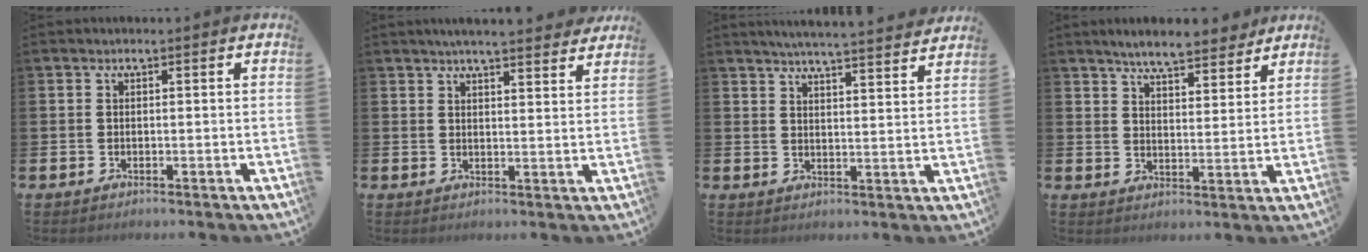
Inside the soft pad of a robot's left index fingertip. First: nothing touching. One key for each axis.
{"total": 4.7, "fx": 4.6, "fy": -0.2, "fz": 0.9, "tx": -0.028, "ty": -0.020, "tz": 0.082}
{"total": 5.3, "fx": 5.2, "fy": -0.6, "fz": 0.8, "tx": -0.029, "ty": -0.032, "tz": 0.091}
{"total": 6.7, "fx": 6.4, "fy": 1.1, "fz": 1.8, "tx": -0.039, "ty": -0.037, "tz": 0.110}